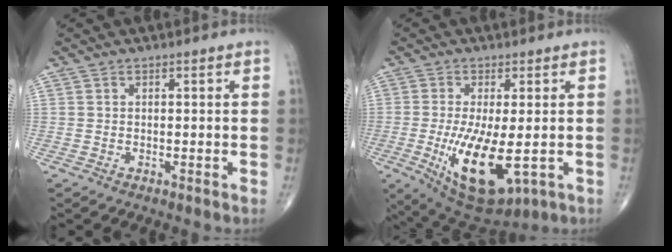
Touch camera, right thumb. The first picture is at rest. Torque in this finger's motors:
{"motor_torque": [2.54, 2.31, 1.34, -0.28, 0.51]}